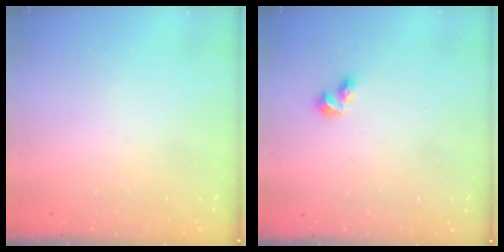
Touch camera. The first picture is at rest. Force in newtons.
{"total": 3.9, "press": 3.8, "slide": 0.6}